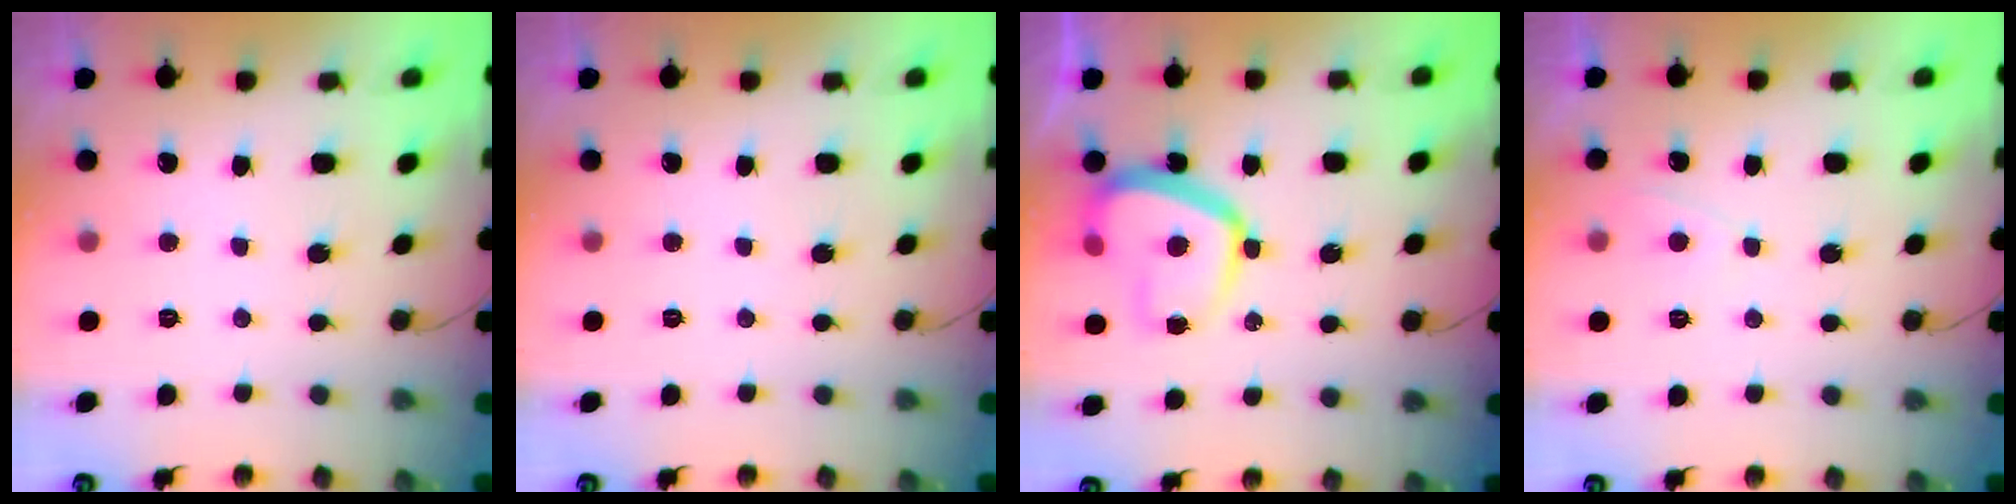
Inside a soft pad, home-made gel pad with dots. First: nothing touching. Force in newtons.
{"total": 0.0}
{"total": 12.3, "press": 12.3, "slide": 1.2}
{"total": 2.3, "press": 2.3, "slide": 0.2}